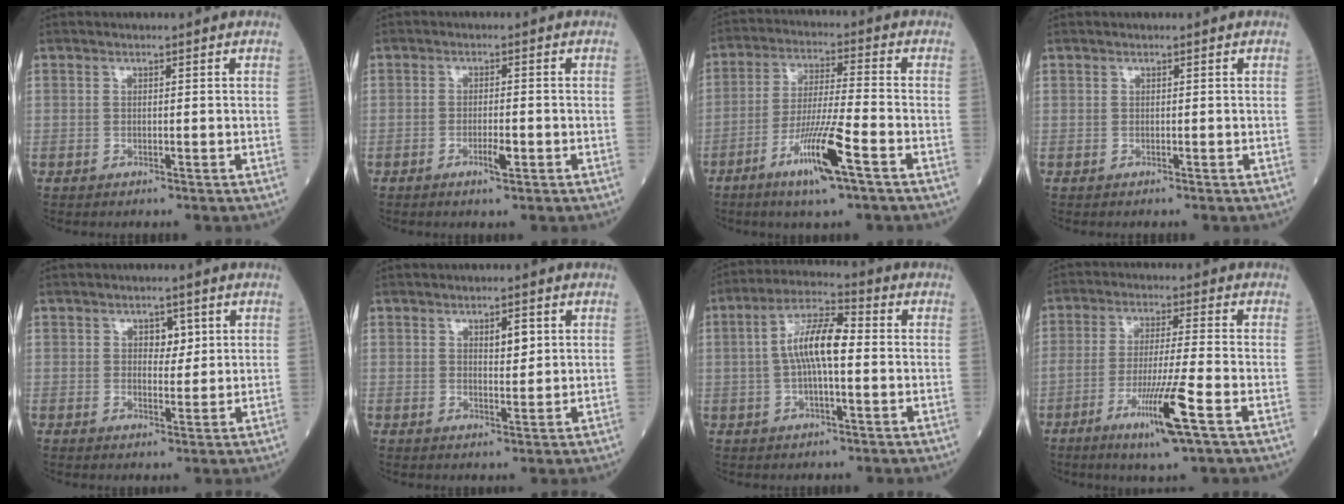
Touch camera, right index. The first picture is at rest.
{"total": 2.4, "force": [-1.0, 0.5, 2.1], "torque": [-0.036, 0.000, -0.016]}
{"total": 10.4, "force": [-5.3, 0.0, 8.9], "torque": [-0.172, -0.014, -0.098]}
{"total": 0.0}
{"total": 2.9, "force": [1.1, 1.8, 2.0], "torque": [-0.020, 0.002, 0.014]}
{"total": 3.0, "force": [1.1, 1.0, 2.5], "torque": [-0.039, -0.002, 0.018]}
{"total": 8.9, "force": [0.2, 2.2, 8.6], "torque": [-0.167, 0.023, -0.001]}
{"total": 9.5, "force": [-4.4, -0.7, 8.4], "torque": [-0.156, -0.021, -0.080]}